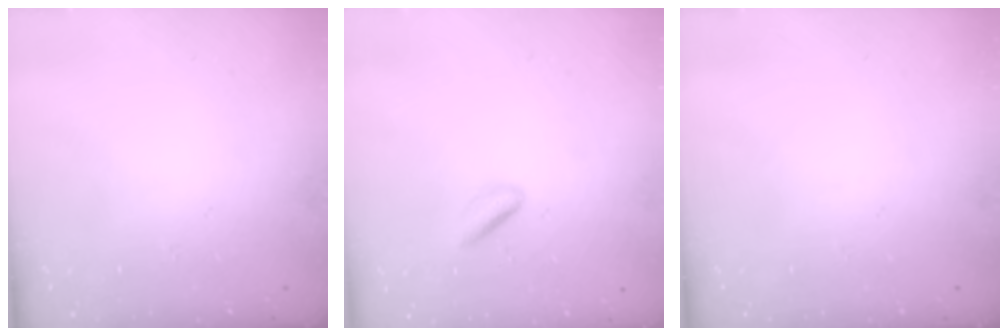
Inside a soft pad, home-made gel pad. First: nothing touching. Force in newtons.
{"total": 2.7, "press": 2.6, "slide": 0.7}
{"total": 0.0}